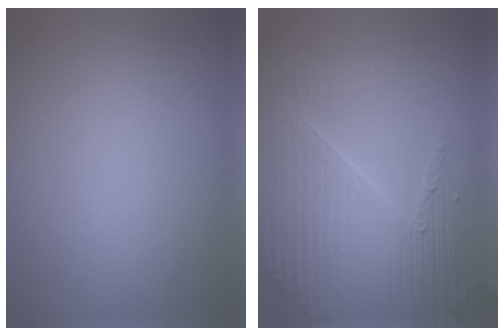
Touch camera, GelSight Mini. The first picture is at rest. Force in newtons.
{"total": 5.8, "press": 4.8, "slide": 3.2}